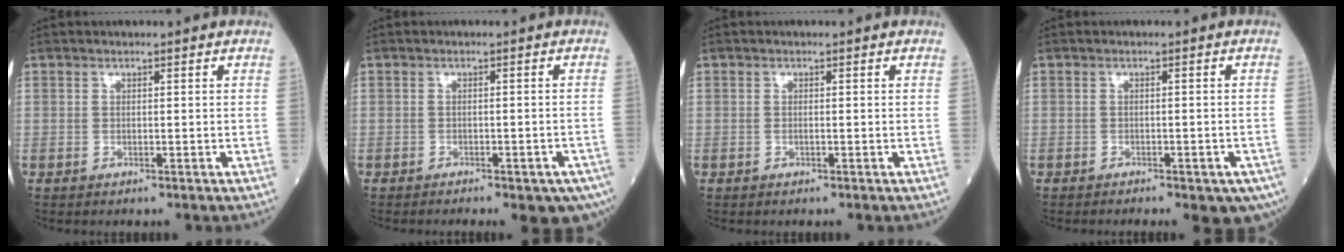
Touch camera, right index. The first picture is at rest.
{"total": 9.6, "force": [-6.8, 2.9, 6.0], "torque": [-0.066, -0.005, -0.082]}
{"total": 0.5, "force": [-0.1, 0.1, 0.5], "torque": [-0.012, -0.001, -0.001]}
{"total": 9.1, "force": [-6.3, 2.8, 5.9], "torque": [-0.069, -0.008, -0.077]}